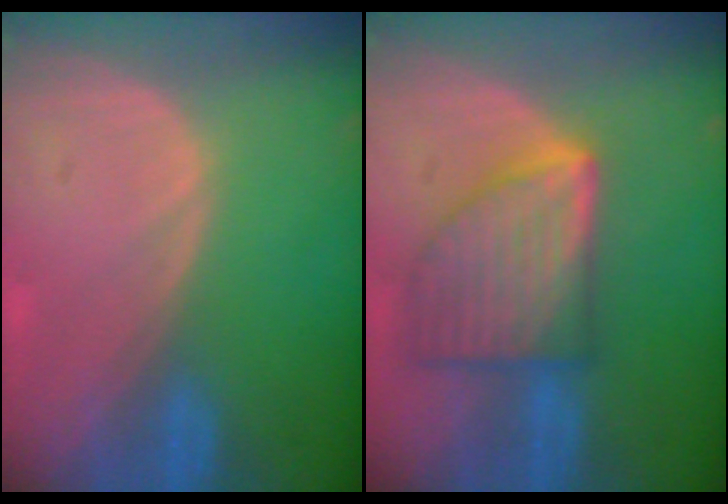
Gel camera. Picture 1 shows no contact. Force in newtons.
{"total": 8.8, "press": 8.8, "slide": 0.5}